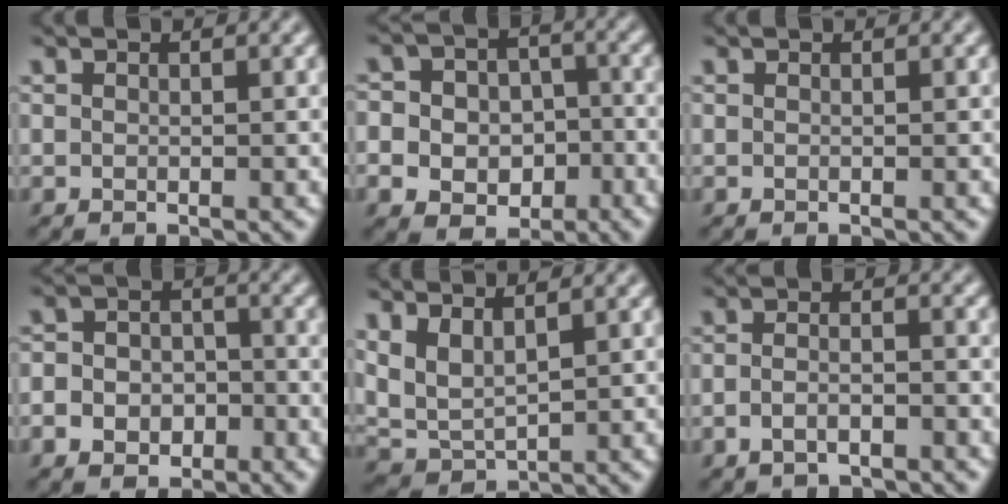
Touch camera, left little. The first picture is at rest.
{"total": 9.5, "force": [-2.6, 8.5, 3.2], "torque": [-0.077, 0.003, -0.067]}
{"total": 0.0}
{"total": 6.4, "force": [-2.9, 5.3, 2.1], "torque": [-0.034, -0.005, -0.072]}
{"total": 3.2, "force": [1.4, 1.4, 2.5], "torque": [-0.063, -0.004, 0.029]}
{"total": 2.5, "force": [-1.6, 0.9, 1.6], "torque": [-0.030, 0.002, -0.037]}